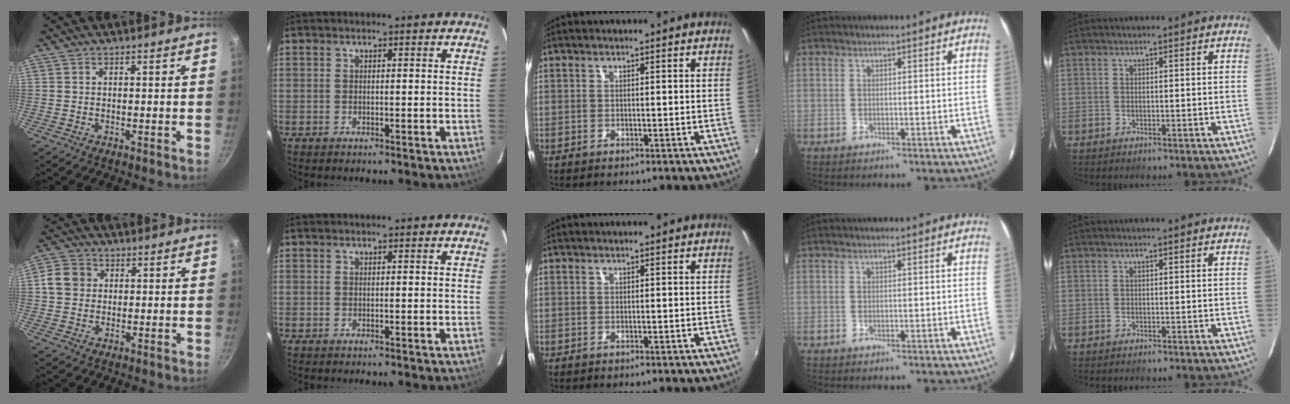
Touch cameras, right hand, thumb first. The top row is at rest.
{"thumb": {"total": 5.9, "force": [0.9, 5.2, 2.5], "torque": [-0.025, 0.007, 0.005]}}